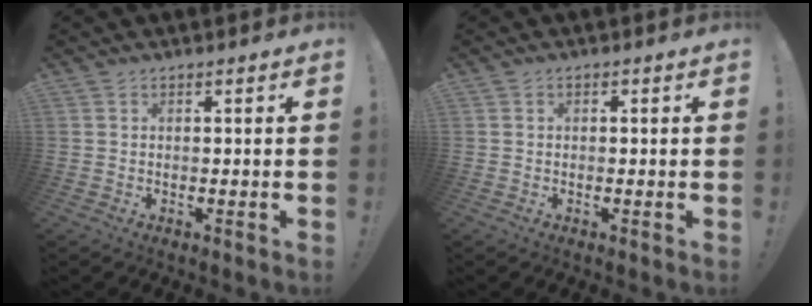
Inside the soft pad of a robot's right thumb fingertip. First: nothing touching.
{"total": 0.7, "force": [-0.4, 0.5, 0.2], "torque": [-0.008, 0.005, -0.006]}